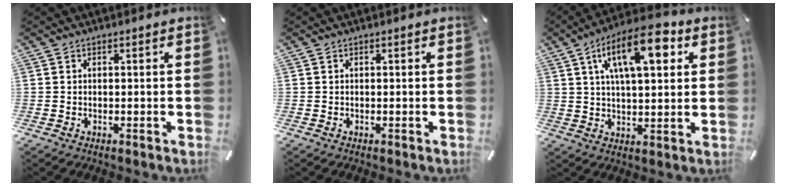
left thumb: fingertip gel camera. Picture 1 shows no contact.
{"total": 0.0}
{"total": 15.5, "force": [6.8, 6.7, 12.2], "torque": [-0.185, -0.017, 0.110]}